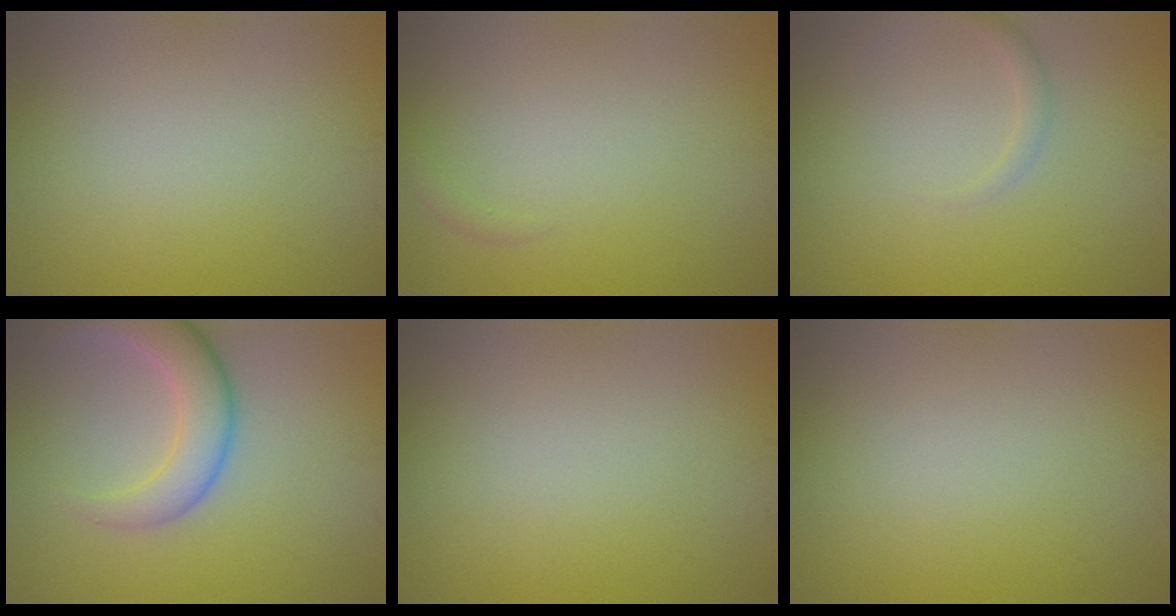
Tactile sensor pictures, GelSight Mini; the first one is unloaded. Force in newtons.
{"total": 0.5, "press": 0.5, "slide": 0.1}
{"total": 1.2, "press": 1.2, "slide": 0.1}
{"total": 4.6, "press": 4.6, "slide": 0.4}
{"total": 0.0}
{"total": 0.0}